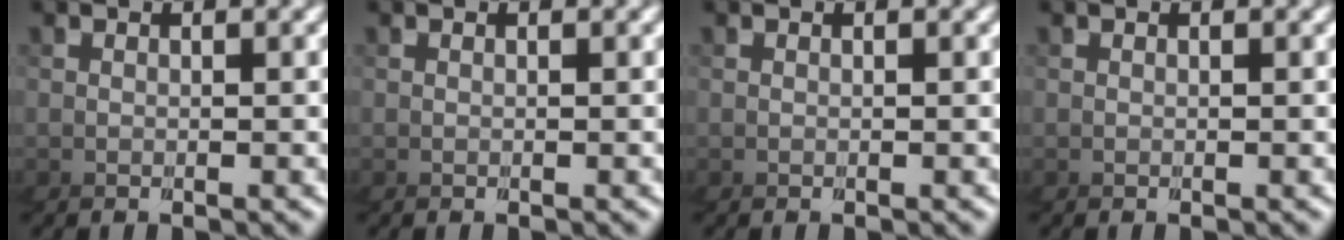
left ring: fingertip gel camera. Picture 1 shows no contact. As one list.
[{"total": 0.0}, {"total": 0.0}, {"total": 0.0}]